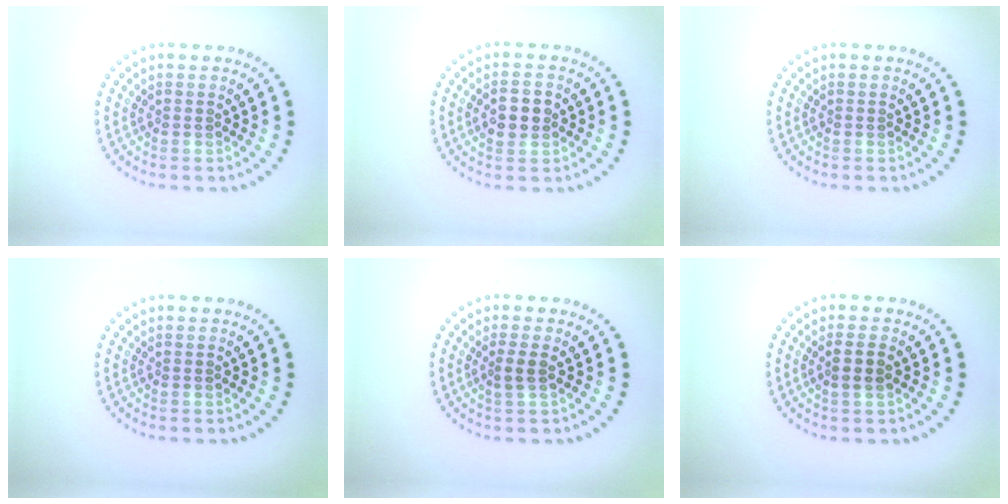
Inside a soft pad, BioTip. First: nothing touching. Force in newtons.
{"total": 2.9, "press": 2.9, "slide": 0.1}
{"total": 0.0}
{"total": 0.0}
{"total": 1.2, "press": 1.1, "slide": 0.6}
{"total": 1.7, "press": 1.6, "slide": 0.6}